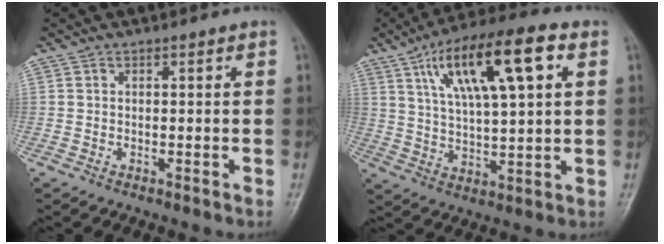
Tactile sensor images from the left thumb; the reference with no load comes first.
{"total": 17.6, "force": [7.0, 5.3, 15.2], "torque": [-0.247, 0.001, 0.116]}